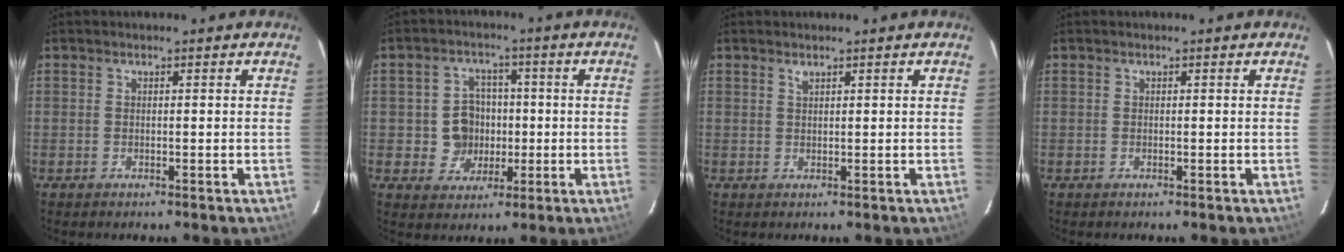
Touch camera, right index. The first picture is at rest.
{"total": 6.9, "force": [-0.7, 6.6, 1.8], "torque": [-0.043, 0.014, -0.005]}
{"total": 0.7, "force": [0.6, 0.2, 0.4], "torque": [-0.006, 0.001, 0.012]}
{"total": 0.0}